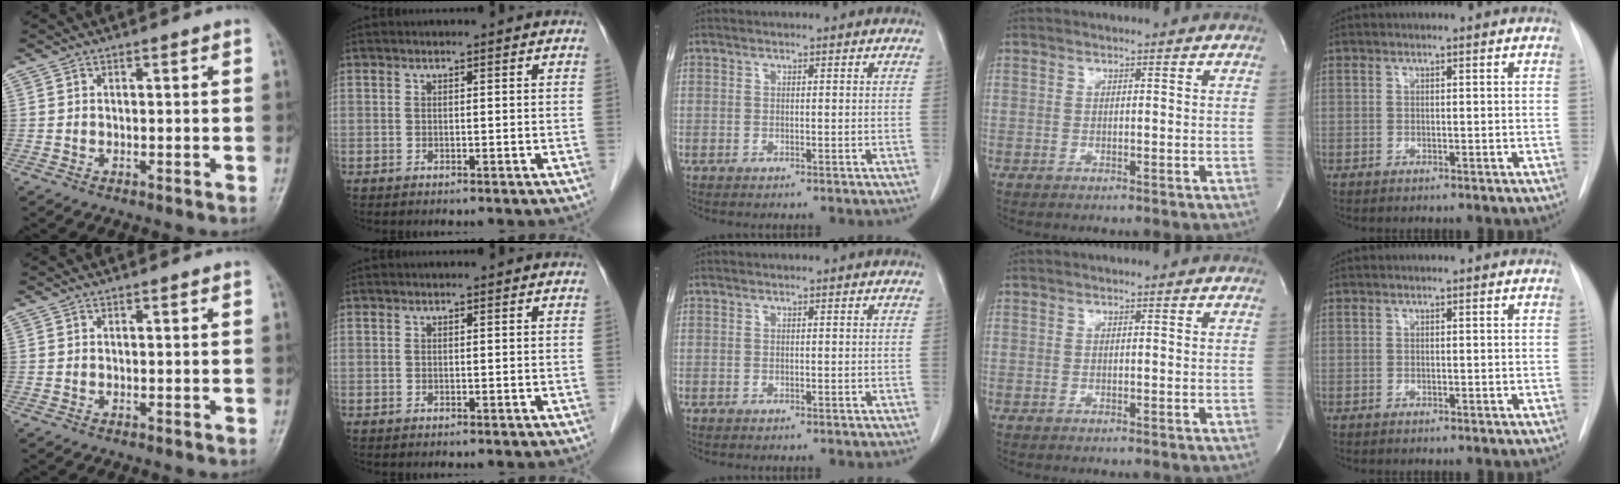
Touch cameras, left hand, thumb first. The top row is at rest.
{}